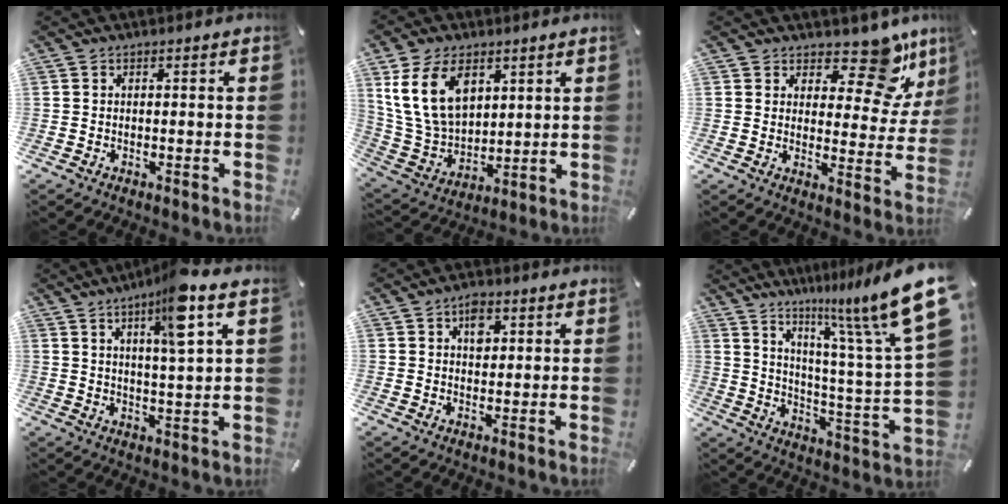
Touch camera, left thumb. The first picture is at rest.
{"total": 15.1, "force": [6.6, 10.3, 8.8], "torque": [-0.210, -0.014, 0.124]}
{"total": 13.7, "force": [10.2, 5.8, 7.1], "torque": [-0.087, -0.088, 0.171]}
{"total": 10.3, "force": [5.4, 1.4, 8.6], "torque": [-0.128, -0.026, 0.083]}
{"total": 4.4, "force": [1.6, 2.9, 2.9], "torque": [-0.030, -0.005, 0.021]}
{"total": 18.5, "force": [12.2, 2.2, 13.7], "torque": [-0.213, -0.091, 0.190]}